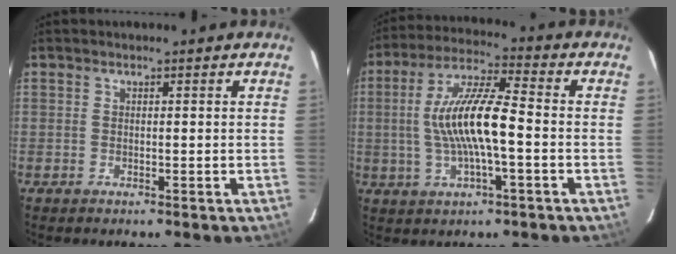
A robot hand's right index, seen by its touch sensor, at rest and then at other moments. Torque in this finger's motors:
{"motor_torque": [0.53, -0.20, 0.52, 0.21]}